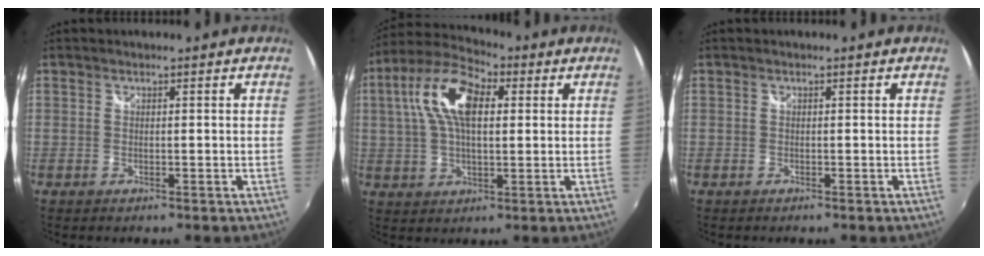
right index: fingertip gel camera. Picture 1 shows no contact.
{"total": 13.3, "force": [3.4, 6.4, 11.2], "torque": [-0.216, 0.029, 0.050]}
{"total": 0.0}